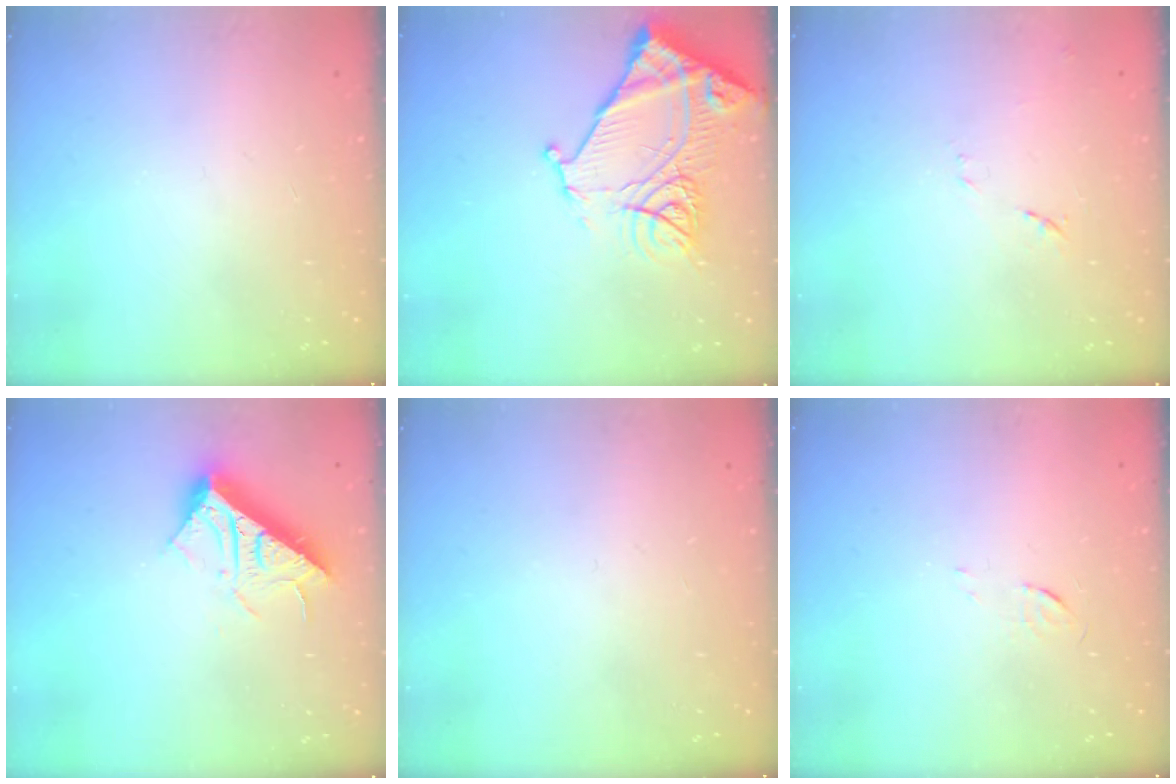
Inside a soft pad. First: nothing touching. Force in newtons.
{"total": 16.3, "press": 16.2, "slide": 1.7}
{"total": 7.1, "press": 7.1, "slide": 0.6}
{"total": 16.3, "press": 16.3, "slide": 0.3}
{"total": 0.0}
{"total": 3.6, "press": 3.6, "slide": 0.3}